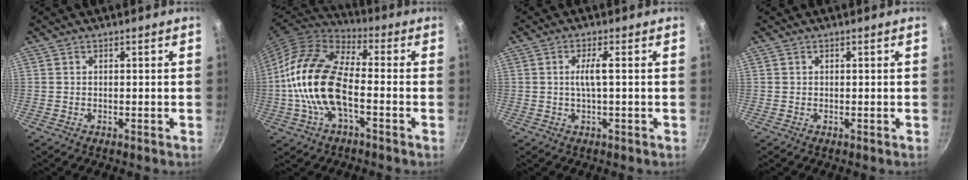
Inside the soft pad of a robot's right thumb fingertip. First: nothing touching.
{"total": 17.5, "force": [-2.9, 8.5, 15.0], "torque": [-0.278, 0.034, -0.068]}
{"total": 3.2, "force": [0.1, 0.2, 3.2], "torque": [-0.070, 0.005, 0.004]}
{"total": 0.0}